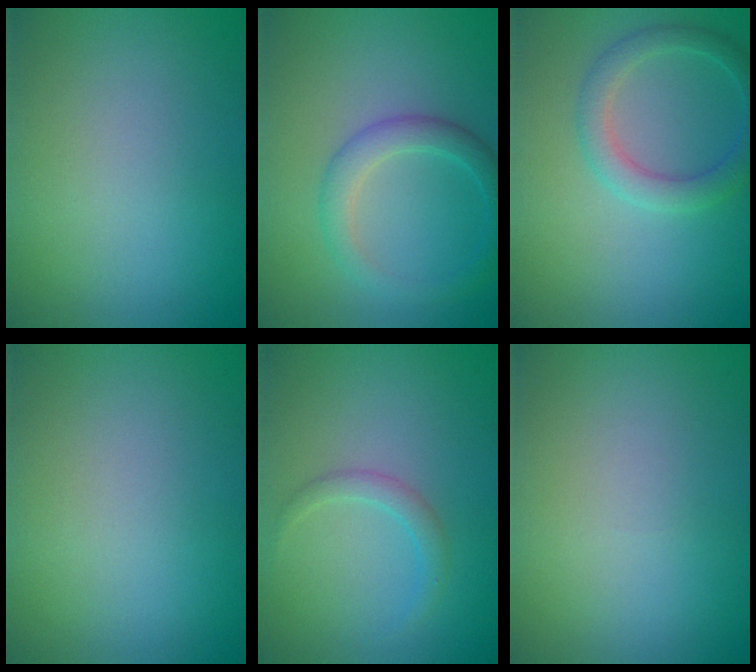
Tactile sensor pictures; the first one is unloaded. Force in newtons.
{"total": 2.7, "press": 2.7, "slide": 0.1}
{"total": 2.7, "press": 2.7, "slide": 0.2}
{"total": 0.0}
{"total": 1.4, "press": 1.4, "slide": 0.1}
{"total": 0.0}